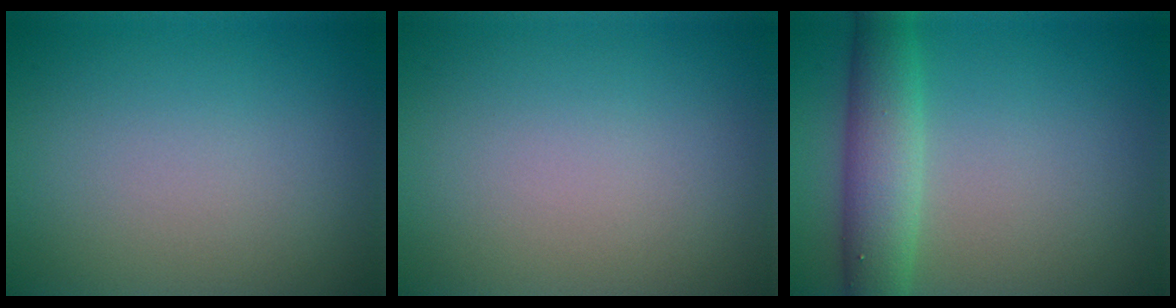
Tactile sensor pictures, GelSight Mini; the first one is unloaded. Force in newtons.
{"total": 0.0}
{"total": 4.9, "press": 4.9, "slide": 0.1}